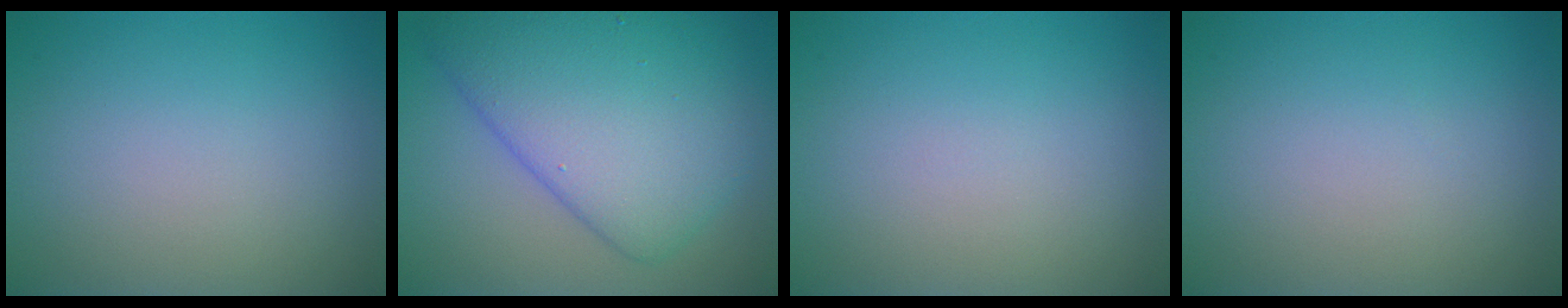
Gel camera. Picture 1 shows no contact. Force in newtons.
{"total": 9.2, "press": 9.2, "slide": 0.3}
{"total": 0.0}
{"total": 0.0}